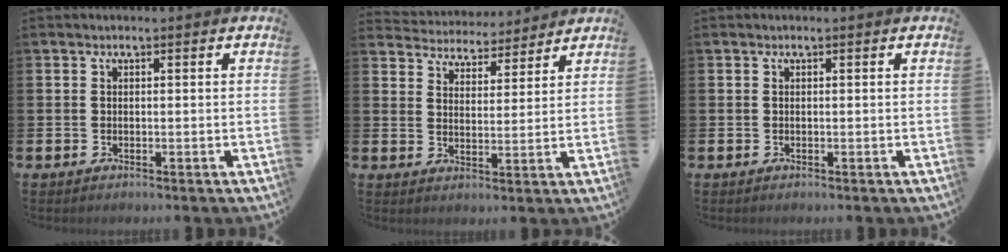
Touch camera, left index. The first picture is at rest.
{"total": 4.7, "force": [4.5, 1.2, -0.3], "torque": [-0.015, -0.036, 0.078]}
{"total": 0.0}